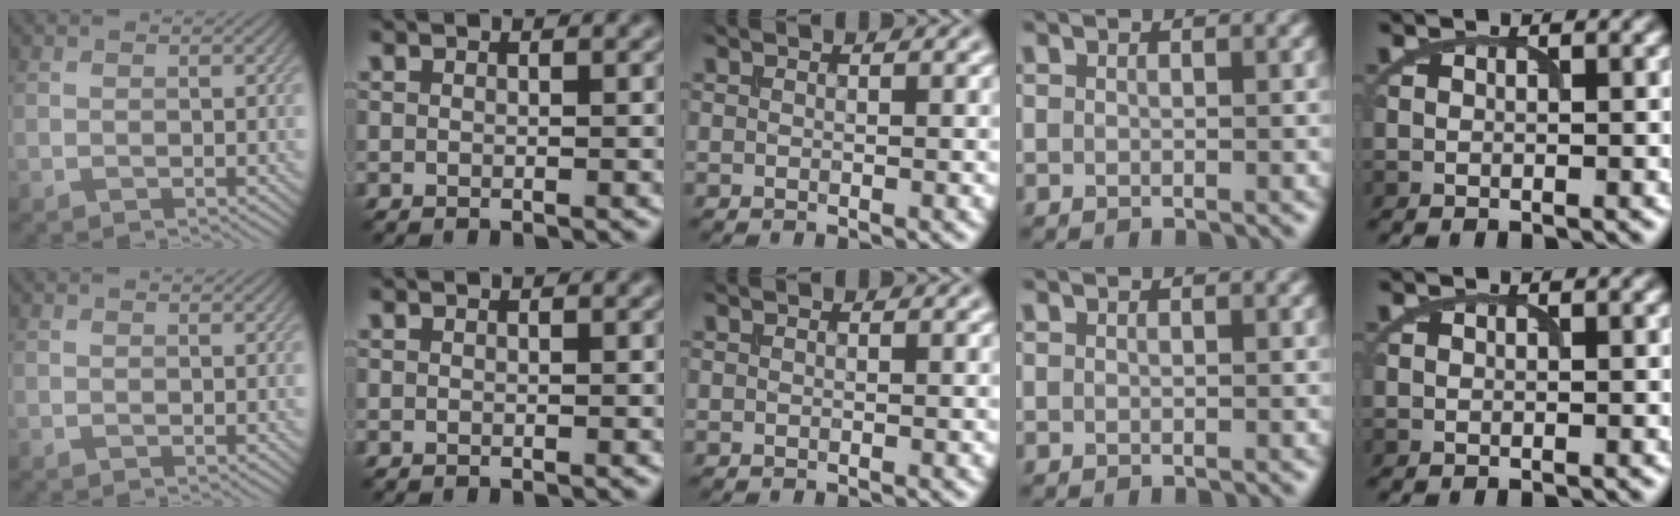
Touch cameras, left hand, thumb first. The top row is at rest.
{}